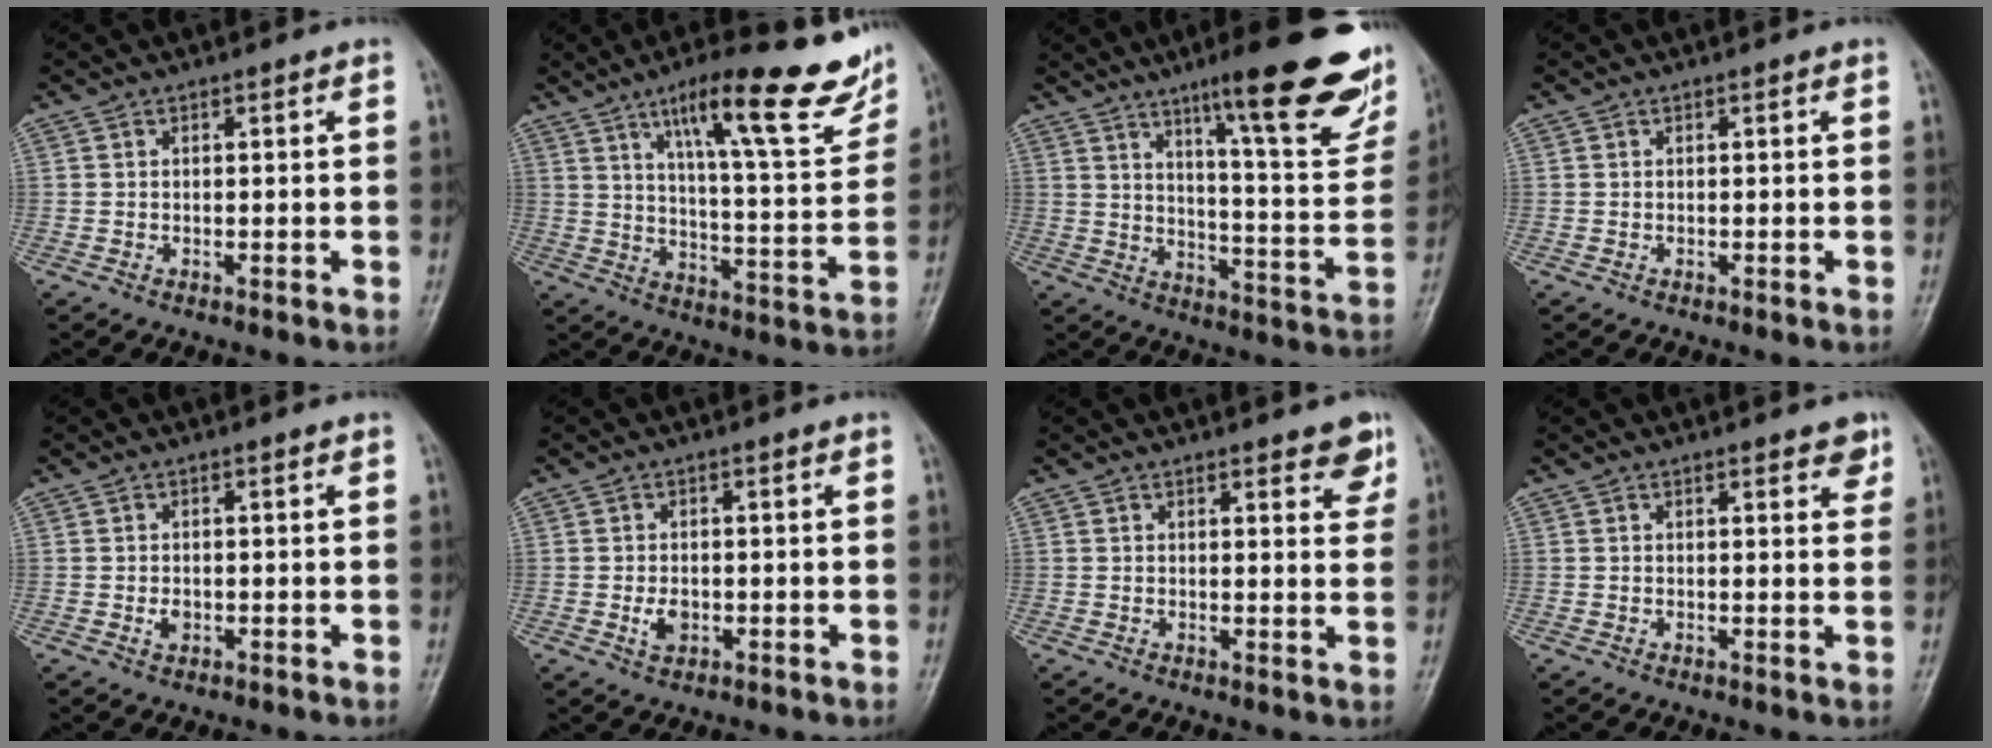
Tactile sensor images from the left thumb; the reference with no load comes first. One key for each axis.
{"total": 21.3, "fx": 13.2, "fy": 4.5, "fz": 16.1, "tx": -0.195, "ty": -0.051, "tz": 0.197}
{"total": 24.4, "fx": 14.7, "fy": 4.8, "fz": 18.8, "tx": -0.225, "ty": -0.062, "tz": 0.209}
{"total": 0.0}
{"total": 1.4, "fx": -0.2, "fy": 1.1, "fz": 1.0, "tx": -0.012, "ty": 0.000, "tz": 0.000}
{"total": 2.6, "fx": -0.4, "fy": 1.8, "fz": 1.9, "tx": -0.029, "ty": -0.001, "tz": -0.004}
{"total": 5.1, "fx": 3.5, "fy": 1.7, "fz": 3.3, "tx": -0.014, "ty": -0.018, "tz": 0.040}
{"total": 3.5, "fx": 2.4, "fy": 1.3, "fz": 2.1, "tx": -0.008, "ty": -0.011, "tz": 0.026}